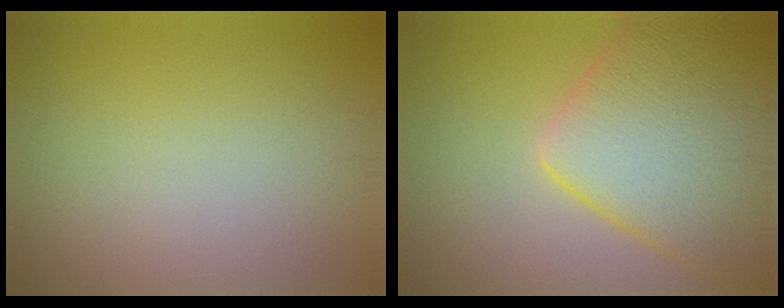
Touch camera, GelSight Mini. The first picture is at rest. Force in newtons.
{"total": 11.2, "press": 11.2, "slide": 0.5}